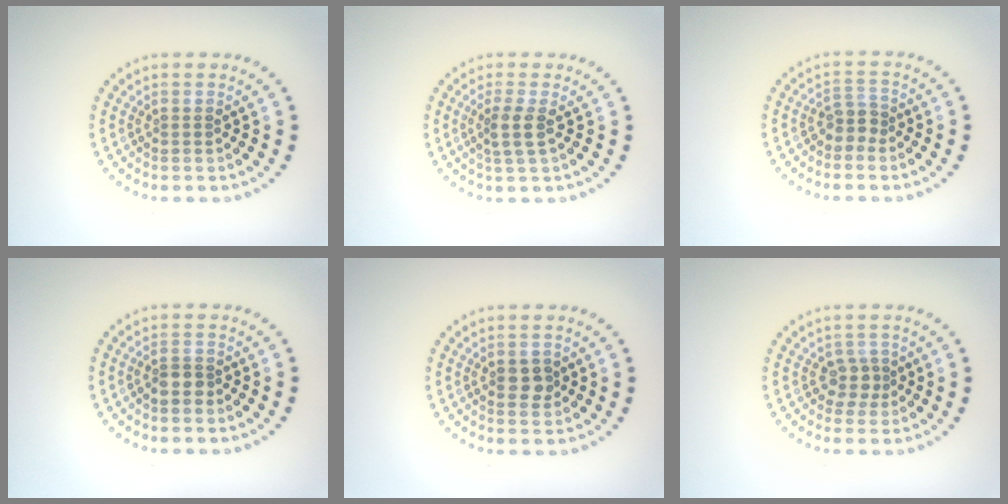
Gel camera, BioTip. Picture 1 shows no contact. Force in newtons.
{"total": 1.9, "press": 1.6, "slide": 1.0}
{"total": 1.8, "press": 1.4, "slide": 1.2}
{"total": 1.7, "press": 1.5, "slide": 0.8}
{"total": 1.9, "press": 1.9, "slide": 0.1}
{"total": 1.8, "press": 1.4, "slide": 1.1}